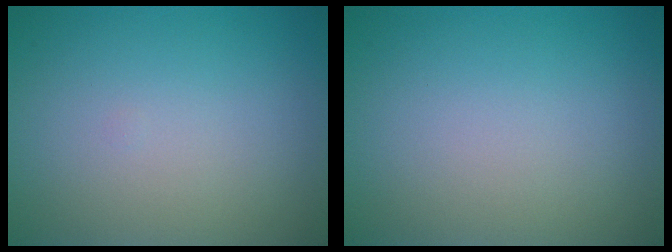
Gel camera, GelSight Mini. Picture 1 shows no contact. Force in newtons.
{"total": 0.0}